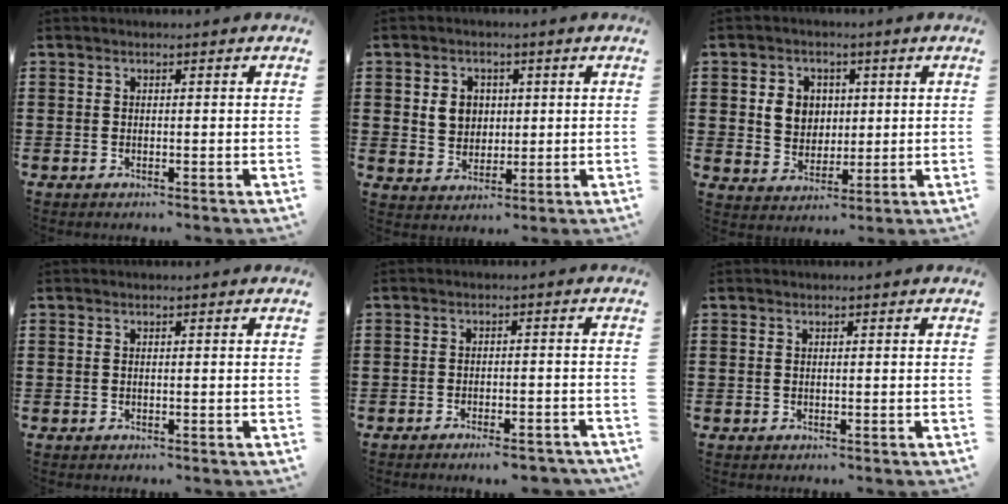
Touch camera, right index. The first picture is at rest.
{"total": 4.6, "force": [0.9, 4.0, 2.1], "torque": [-0.056, 0.013, 0.015]}
{"total": 5.5, "force": [1.1, 4.9, 2.4], "torque": [-0.059, 0.013, 0.016]}
{"total": 0.0}
{"total": 3.1, "force": [-2.8, 0.1, 1.3], "torque": [-0.020, 0.000, -0.053]}
{"total": 0.0}